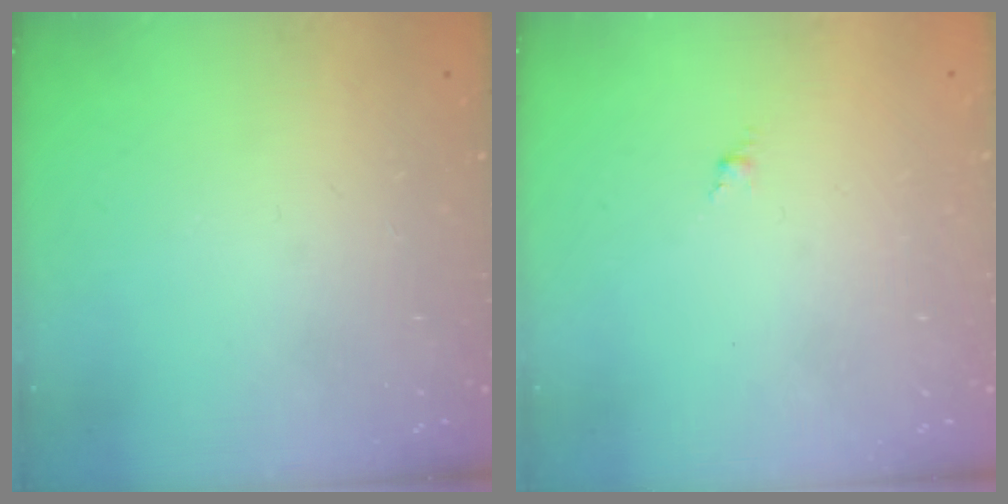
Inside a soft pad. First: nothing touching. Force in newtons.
{"total": 0.0}